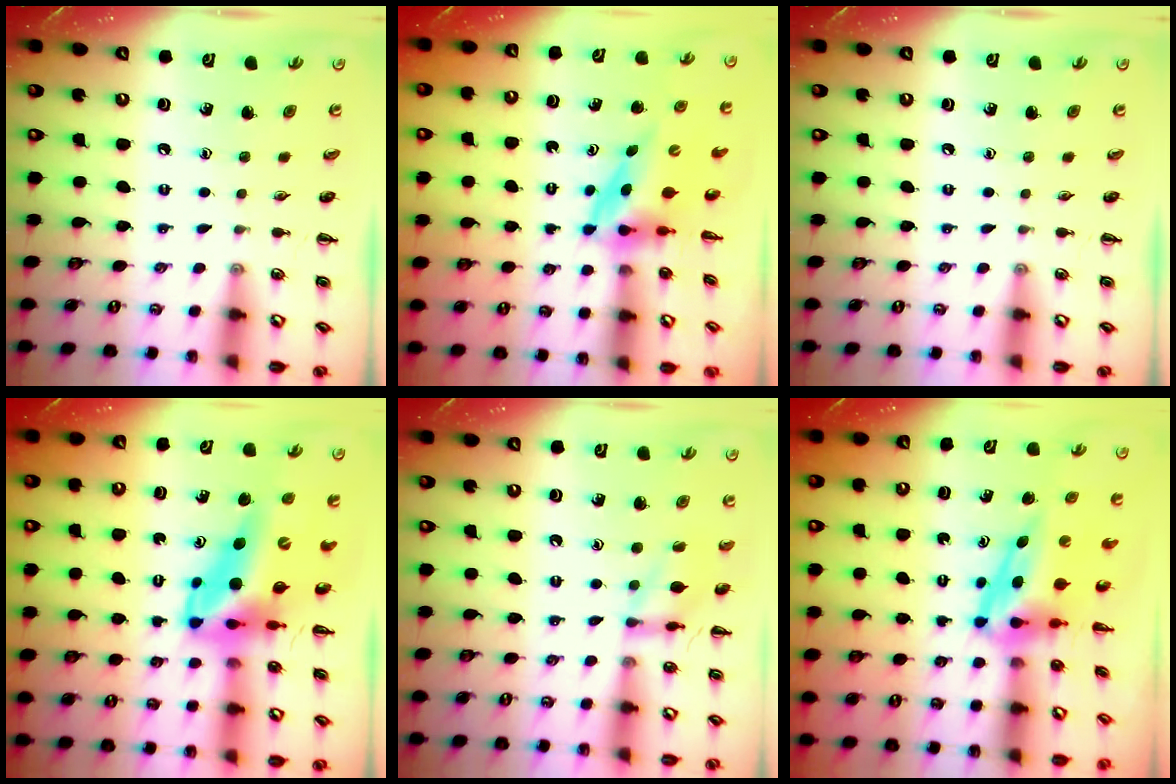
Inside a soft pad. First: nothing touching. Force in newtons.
{"total": 4.0, "press": 3.9, "slide": 0.8}
{"total": 0.0}
{"total": 13.2, "press": 12.5, "slide": 4.1}
{"total": 11.7, "press": 11.7, "slide": 0.4}
{"total": 7.9, "press": 7.6, "slide": 2.0}